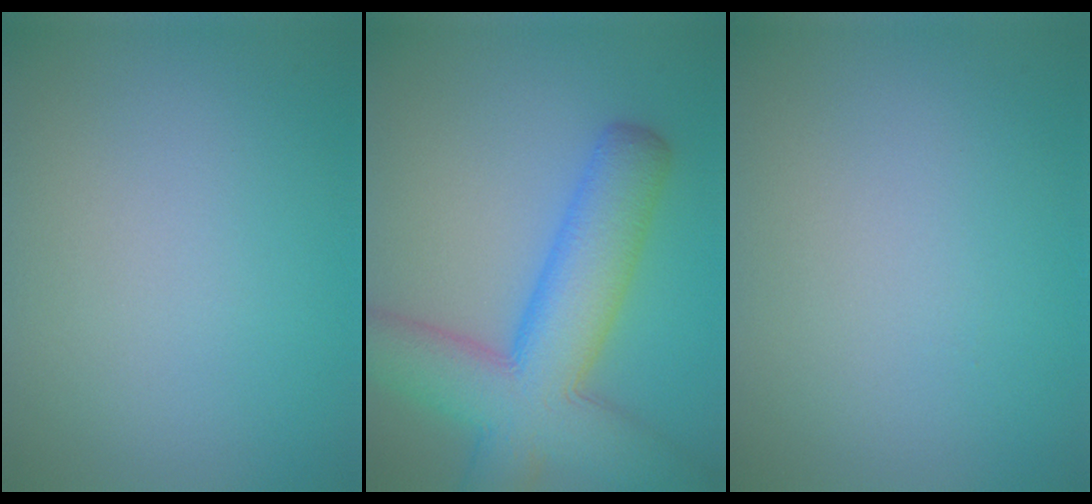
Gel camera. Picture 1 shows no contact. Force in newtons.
{"total": 9.9, "press": 9.9, "slide": 0.4}
{"total": 0.0}